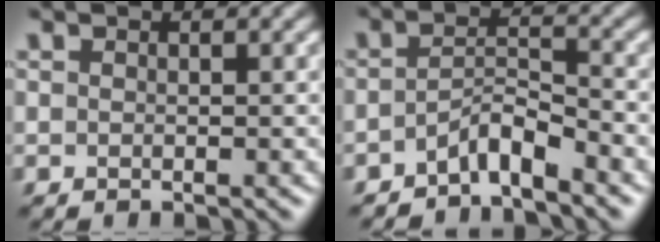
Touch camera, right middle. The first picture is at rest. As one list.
[{"total": 2.8, "force": [-2.2, 0.5, 1.7], "torque": [-0.029, 0.010, -0.046]}]